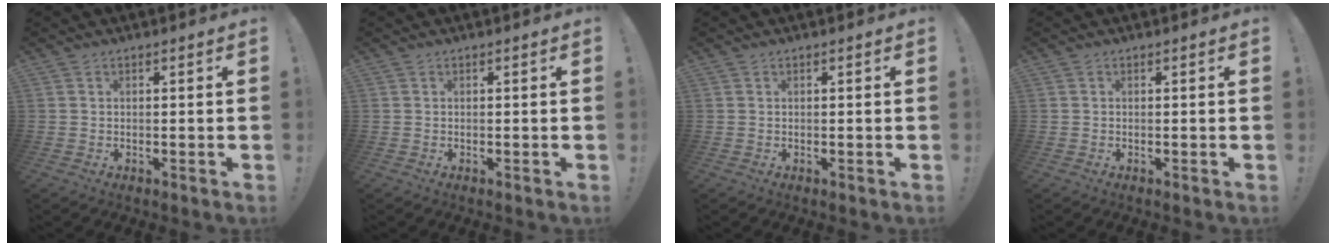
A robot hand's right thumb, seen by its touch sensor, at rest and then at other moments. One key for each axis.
{"total": 0.0}
{"total": 0.0}
{"total": 0.0}